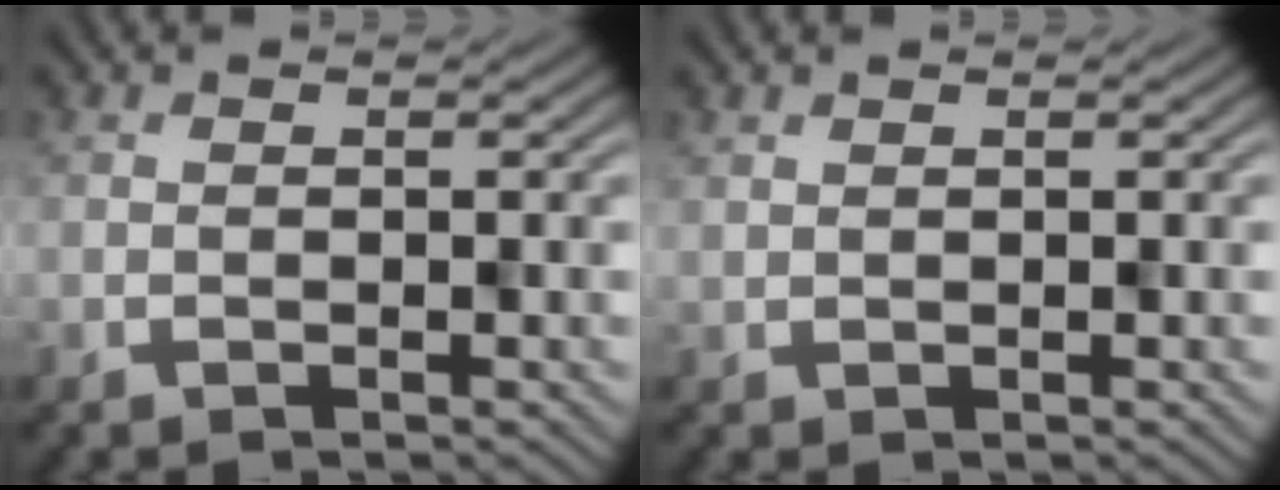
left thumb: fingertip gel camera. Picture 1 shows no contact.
{"total": 0.7, "force": [0.6, 0.1, -0.3], "torque": [0.003, -0.003, 0.011]}